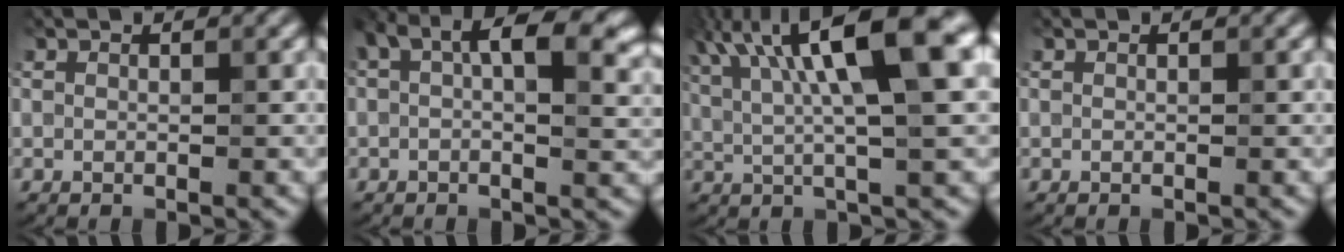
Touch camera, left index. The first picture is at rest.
{"total": 7.3, "force": [1.8, 3.2, 6.3], "torque": [-0.097, 0.014, 0.031]}
{"total": 12.6, "force": [4.4, 3.5, 11.3], "torque": [-0.180, 0.019, 0.085]}
{"total": 0.0}